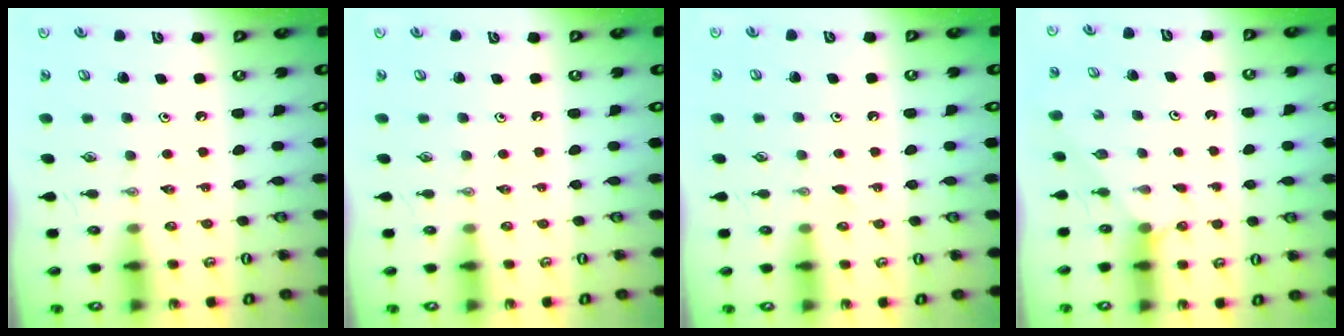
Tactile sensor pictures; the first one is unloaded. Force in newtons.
{"total": 0.0}
{"total": 4.3, "press": 4.3, "slide": 0.4}
{"total": 1.2, "press": 1.2, "slide": 0.1}